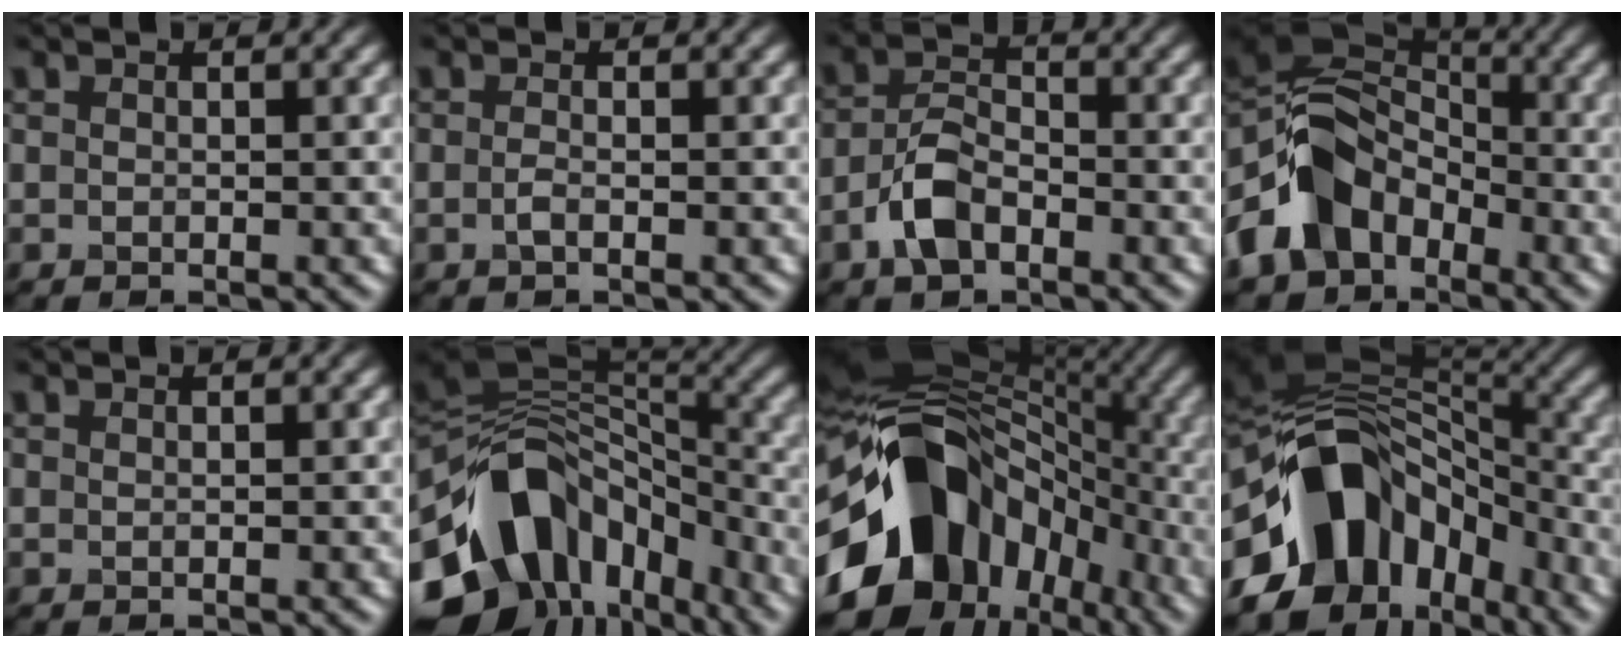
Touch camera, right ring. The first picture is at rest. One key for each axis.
{"total": 0.9, "fx": -0.4, "fy": 0.3, "fz": 0.7, "tx": -0.018, "ty": 0.000, "tz": -0.009}
{"total": 4.1, "fx": -2.2, "fy": 2.3, "fz": 2.6, "tx": -0.049, "ty": 0.006, "tz": -0.050}
{"total": 8.8, "fx": -4.0, "fy": 6.5, "fz": 4.4, "tx": -0.068, "ty": 0.007, "tz": -0.093}
{"total": 0.0}
{"total": 14.4, "fx": -6.0, "fy": 10.0, "fz": 8.5, "tx": -0.171, "ty": 0.011, "tz": -0.105}
{"total": 15.1, "fx": -4.1, "fy": 11.4, "fz": 9.0, "tx": -0.144, "ty": 0.001, "tz": -0.083}
{"total": 13.7, "fx": -4.7, "fy": 9.7, "fz": 8.4, "tx": -0.147, "ty": 0.019, "tz": -0.098}